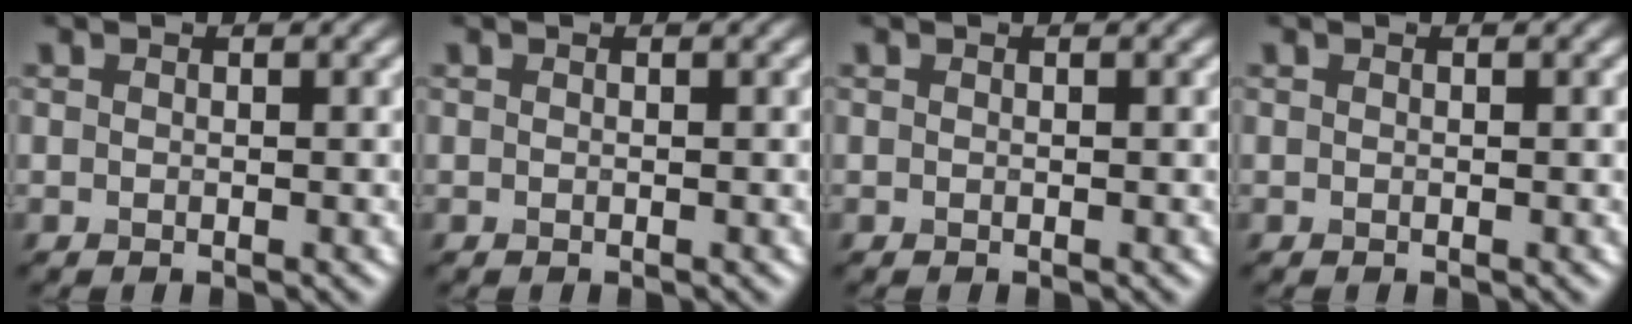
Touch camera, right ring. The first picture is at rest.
{"total": 0.0}
{"total": 0.0}
{"total": 0.0}